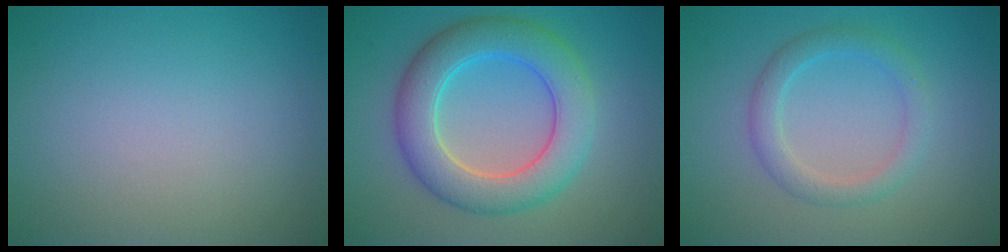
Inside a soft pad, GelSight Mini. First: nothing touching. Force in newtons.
{"total": 7.0, "press": 7.0, "slide": 0.3}
{"total": 2.7, "press": 2.6, "slide": 0.1}